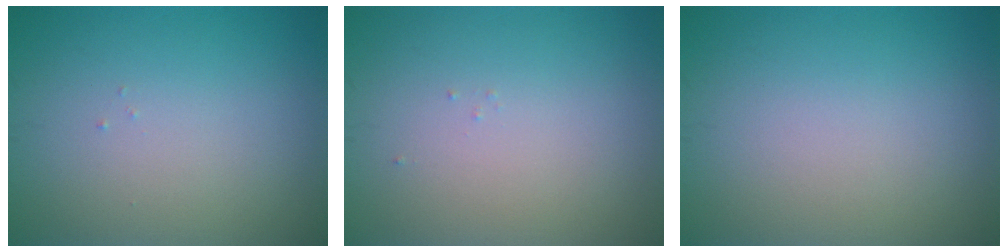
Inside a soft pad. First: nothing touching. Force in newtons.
{"total": 0.0}
{"total": 0.0}